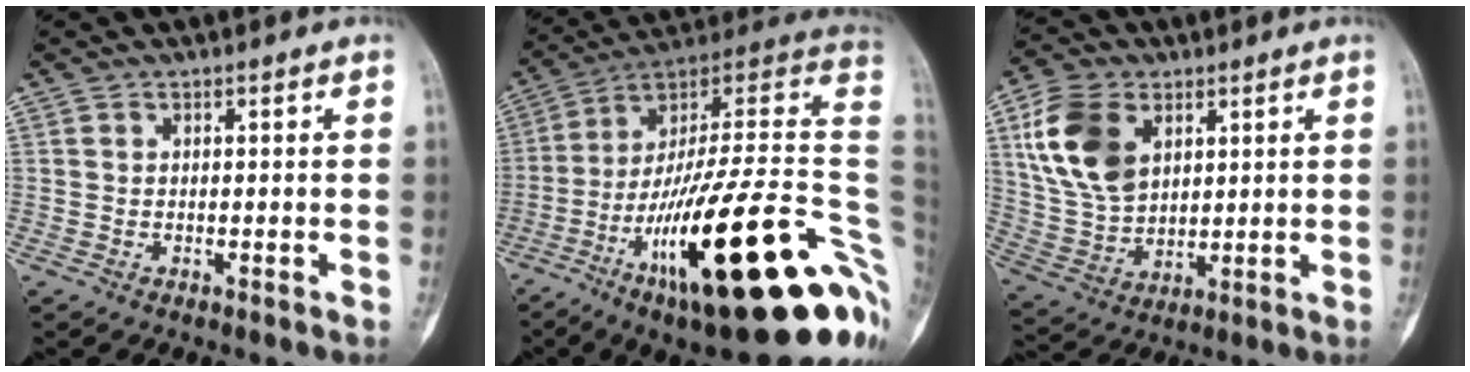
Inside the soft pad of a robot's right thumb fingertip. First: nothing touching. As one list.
[{"total": 36.2, "force": [-9.2, 9.3, 33.8], "torque": [-0.408, 0.070, -0.149]}, {"total": 14.7, "force": [5.1, 9.8, 9.6], "torque": [-0.170, -0.012, 0.108]}]